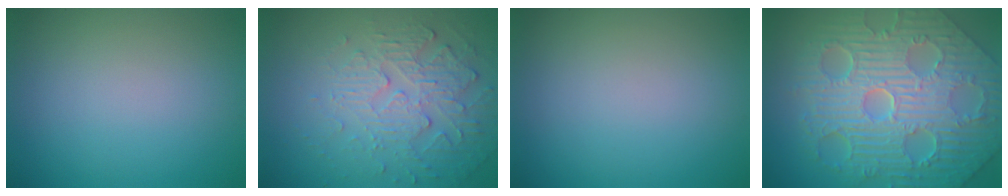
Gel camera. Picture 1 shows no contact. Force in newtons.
{"total": 5.5, "press": 3.4, "slide": 4.3}
{"total": 0.0}
{"total": 12.3, "press": 8.2, "slide": 9.2}